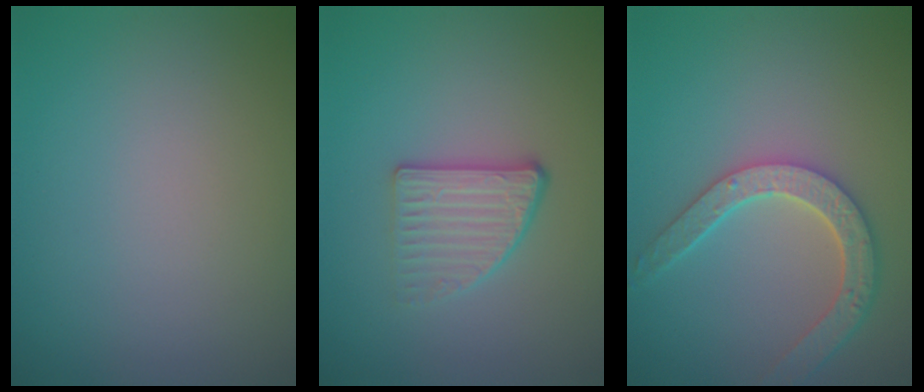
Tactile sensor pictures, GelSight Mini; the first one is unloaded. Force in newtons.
{"total": 2.9, "press": 2.5, "slide": 1.4}
{"total": 4.6, "press": 3.8, "slide": 2.6}